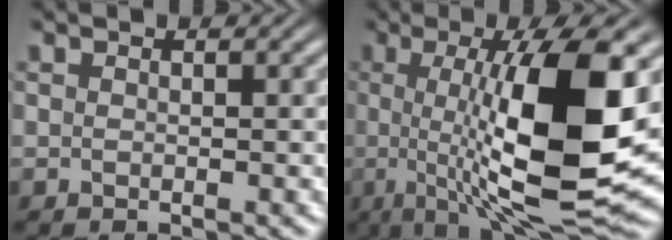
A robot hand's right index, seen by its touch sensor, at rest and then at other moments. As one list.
[{"total": 13.7, "force": [0.4, 3.3, 13.3], "torque": [-0.226, -0.017, 0.018]}]